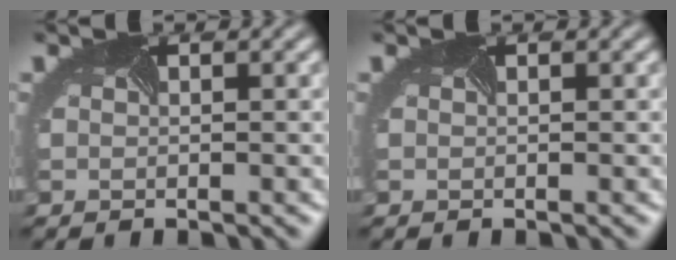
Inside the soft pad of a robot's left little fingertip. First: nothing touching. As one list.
[{"total": 0.0}]